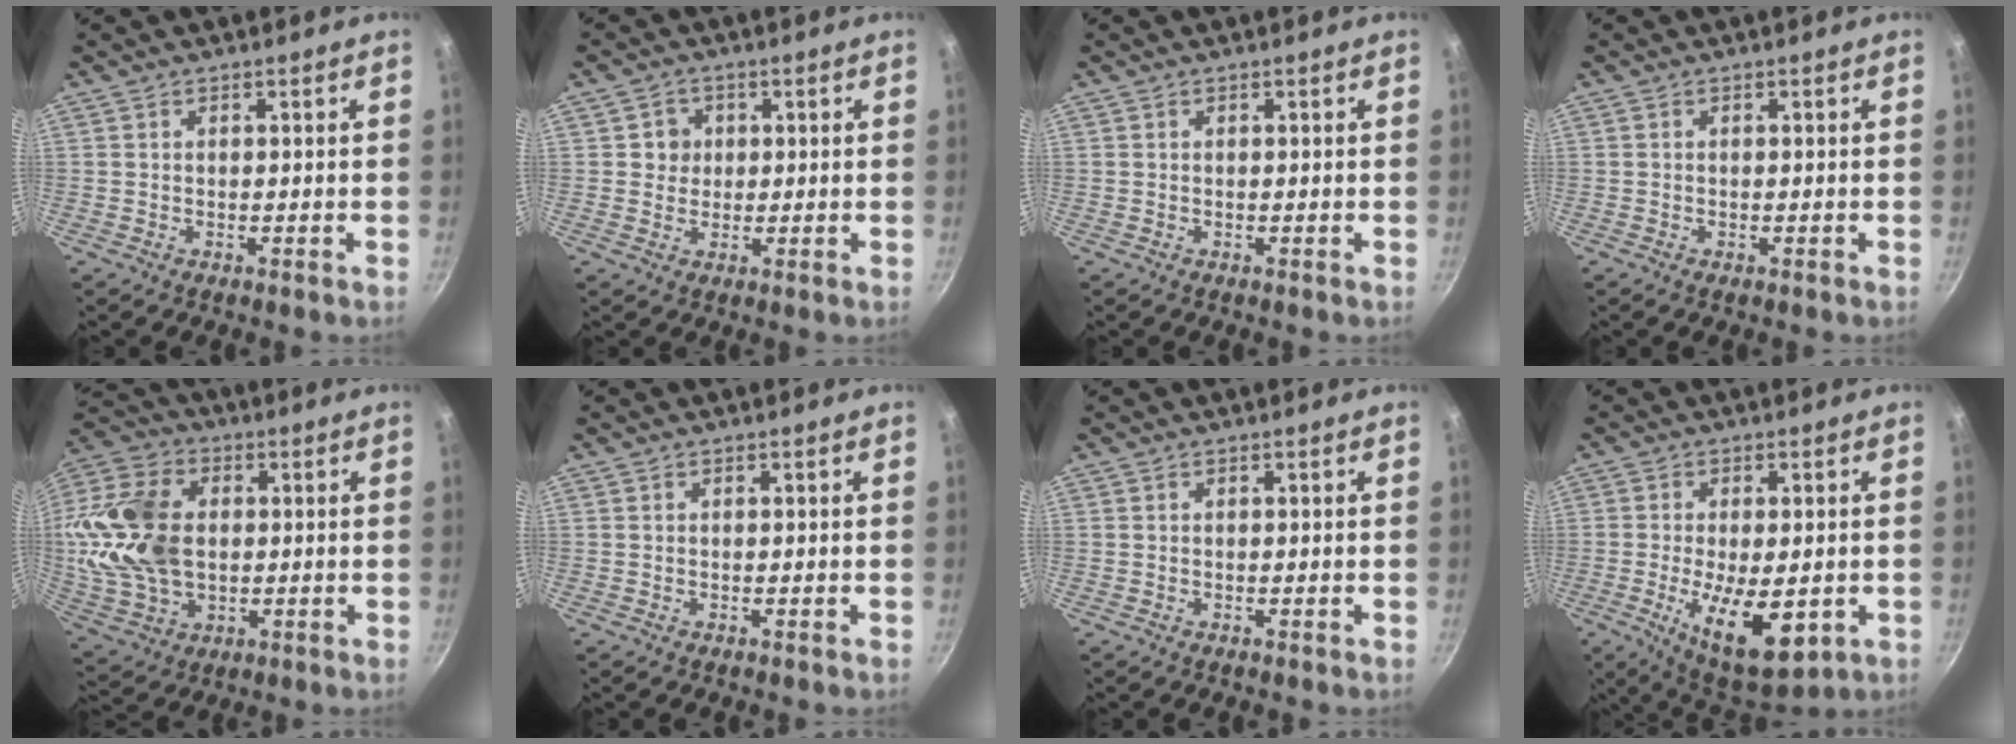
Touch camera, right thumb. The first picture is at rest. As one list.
[{"total": 3.5, "force": [0.6, 3.4, 0.7], "torque": [0.013, 0.003, 0.004]}, {"total": 0.0}, {"total": 0.0}, {"total": 19.5, "force": [1.3, 13.4, 14.0], "torque": [-0.264, 0.015, 0.026]}, {"total": 0.0}, {"total": 0.0}, {"total": 14.0, "force": [-3.3, 6.2, 12.1], "torque": [-0.178, -0.007, -0.039]}]